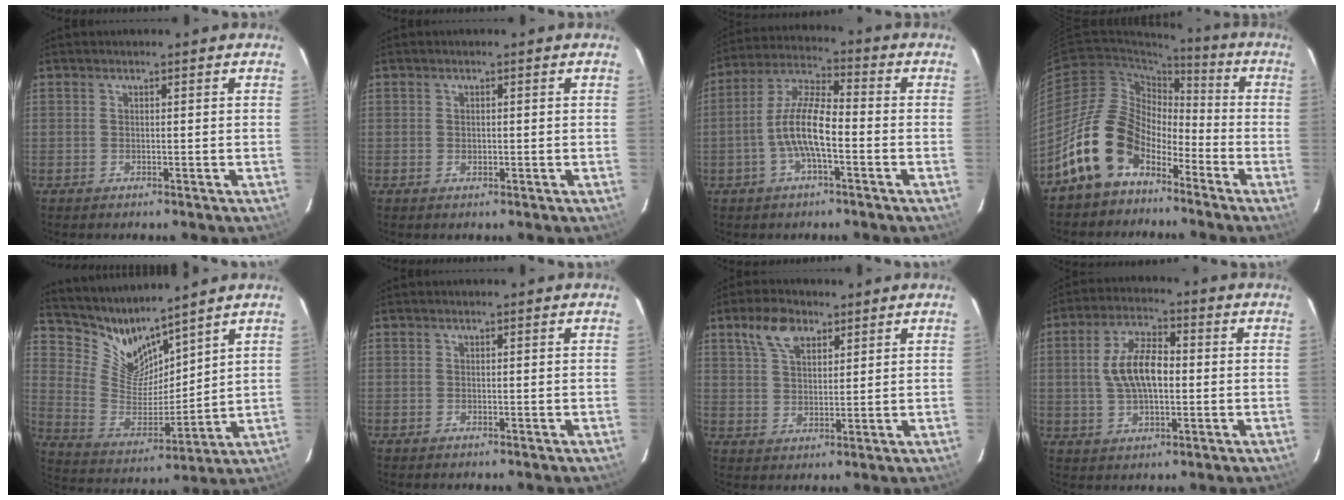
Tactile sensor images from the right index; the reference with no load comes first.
{"total": 0.8, "force": [-0.1, 0.7, 0.5], "torque": [-0.007, 0.001, 0.000]}
{"total": 9.9, "force": [-2.9, 2.6, 9.1], "torque": [-0.194, 0.009, -0.057]}
{"total": 14.8, "force": [-8.9, 9.1, 7.6], "torque": [-0.151, 0.019, -0.158]}
{"total": 10.4, "force": [9.5, 2.7, 3.3], "torque": [-0.078, -0.020, 0.194]}
{"total": 0.0}
{"total": 7.2, "force": [4.2, 3.9, 4.3], "torque": [-0.083, 0.020, 0.080]}
{"total": 9.8, "force": [0.3, 4.7, 8.6], "torque": [-0.166, 0.014, 0.009]}